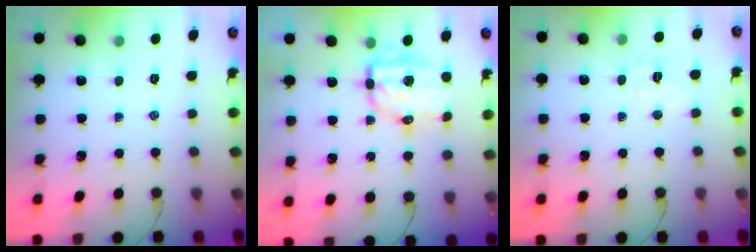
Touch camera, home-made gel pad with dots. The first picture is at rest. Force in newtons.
{"total": 8.6, "press": 8.5, "slide": 1.8}
{"total": 5.4, "press": 5.2, "slide": 1.1}